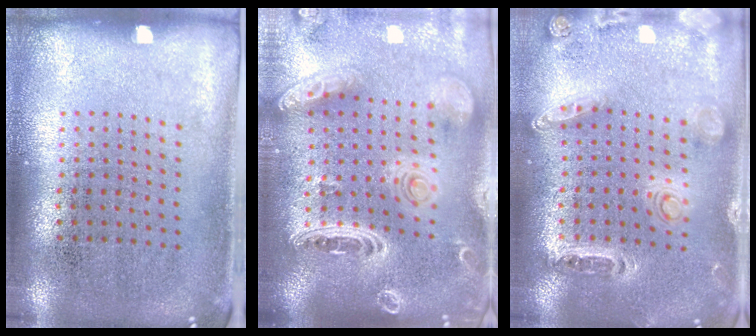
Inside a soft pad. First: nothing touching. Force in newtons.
{"total": 3.8, "press": 3.0, "slide": 2.4}
{"total": 1.5, "press": 1.4, "slide": 0.2}